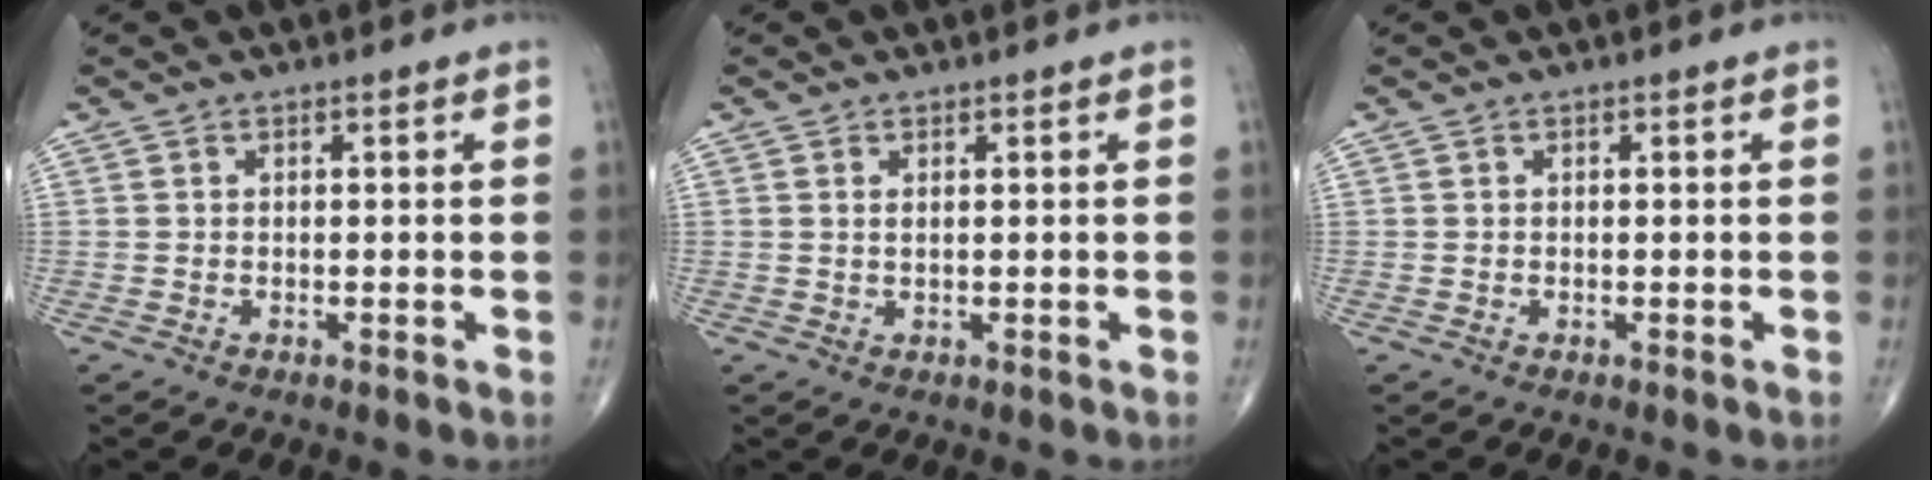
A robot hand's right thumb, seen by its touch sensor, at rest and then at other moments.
{"total": 0.8, "force": [0.3, 0.3, 0.7], "torque": [-0.015, 0.000, 0.008]}
{"total": 0.0}